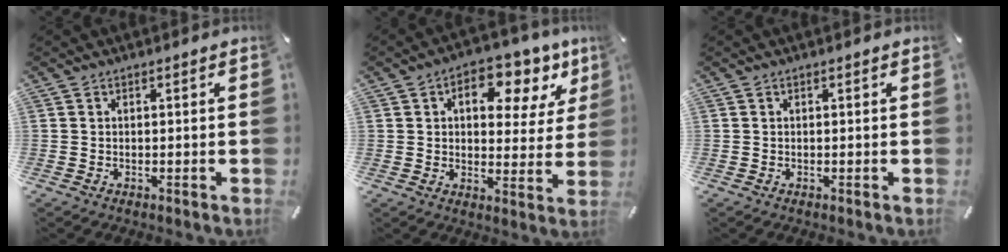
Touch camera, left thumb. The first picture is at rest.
{"total": 11.4, "force": [5.1, 6.7, 7.7], "torque": [-0.087, -0.024, 0.078]}
{"total": 0.0}